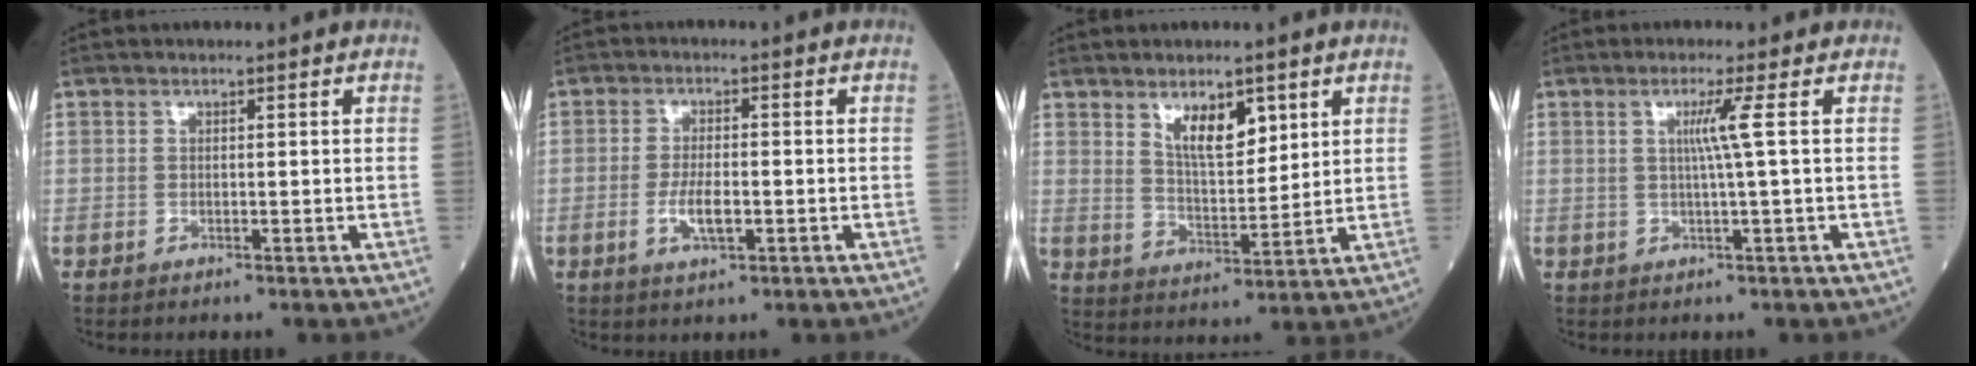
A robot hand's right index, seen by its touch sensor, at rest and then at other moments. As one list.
[{"total": 4.4, "force": [-1.2, 1.4, 4.0], "torque": [-0.077, -0.001, -0.019]}, {"total": 6.8, "force": [3.8, 2.7, 4.9], "torque": [-0.086, -0.006, 0.072]}, {"total": 3.3, "force": [0.6, -1.3, 3.0], "torque": [-0.059, -0.004, 0.014]}]